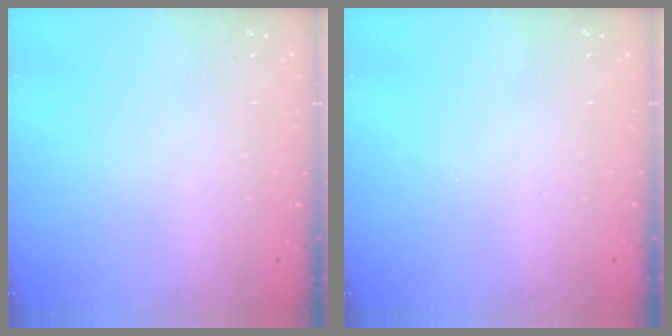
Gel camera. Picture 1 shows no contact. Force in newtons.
{"total": 0.0}